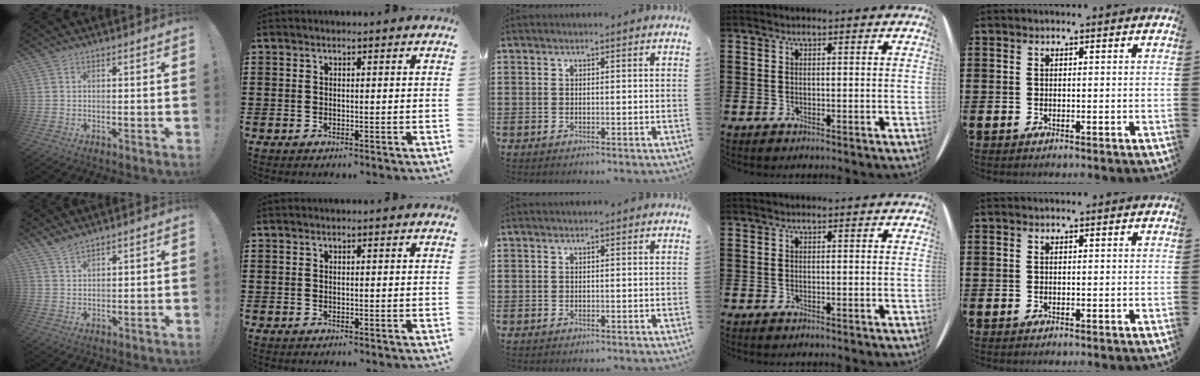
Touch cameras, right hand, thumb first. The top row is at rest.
{"thumb": {"total": 3.1, "force": [2.8, 0.4, 1.2], "torque": [-0.023, -0.018, 0.051]}}